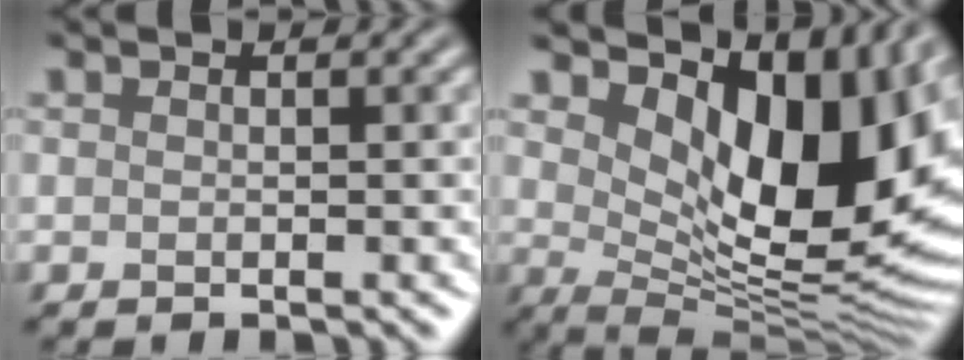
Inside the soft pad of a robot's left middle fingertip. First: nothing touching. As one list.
[{"total": 13.5, "force": [4.3, 6.5, 11.0], "torque": [-0.145, -0.005, 0.075]}]